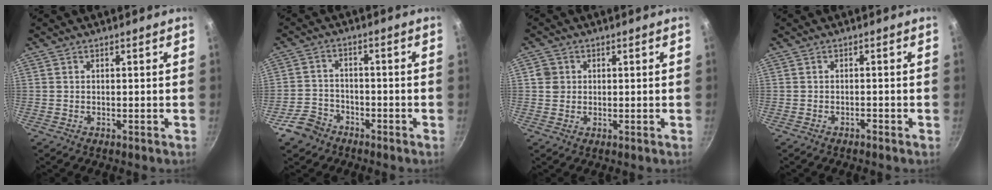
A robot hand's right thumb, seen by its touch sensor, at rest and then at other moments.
{"total": 5.7, "force": [-4.0, 3.9, 1.2], "torque": [-0.008, 0.020, -0.078]}
{"total": 2.9, "force": [0.6, 2.7, 0.7], "torque": [0.001, 0.001, 0.009]}
{"total": 0.7, "force": [-0.6, 0.2, 0.3], "torque": [-0.003, 0.004, -0.012]}